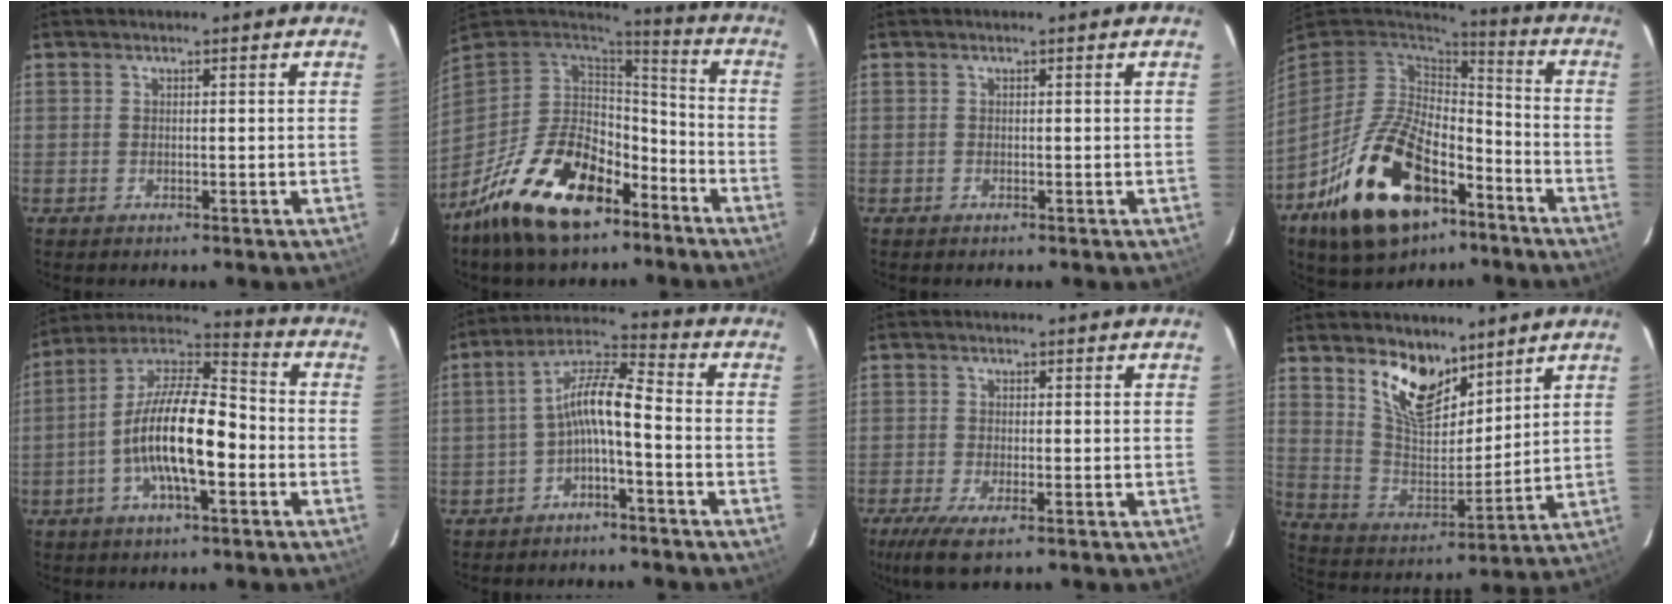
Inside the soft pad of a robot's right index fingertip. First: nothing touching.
{"total": 21.4, "force": [-12.8, 10.7, 13.4], "torque": [-0.264, -0.008, -0.210]}
{"total": 0.0}
{"total": 23.1, "force": [-12.1, 12.2, 15.3], "torque": [-0.309, -0.012, -0.197]}
{"total": 16.0, "force": [-4.1, 5.2, 14.5], "torque": [-0.274, 0.001, -0.083]}
{"total": 7.6, "force": [-2.9, 1.5, 6.9], "torque": [-0.157, 0.021, -0.054]}
{"total": 6.1, "force": [-3.7, 1.3, 4.7], "torque": [-0.112, -0.023, -0.068]}
{"total": 12.6, "force": [8.8, 5.8, 6.8], "torque": [-0.128, -0.005, 0.170]}